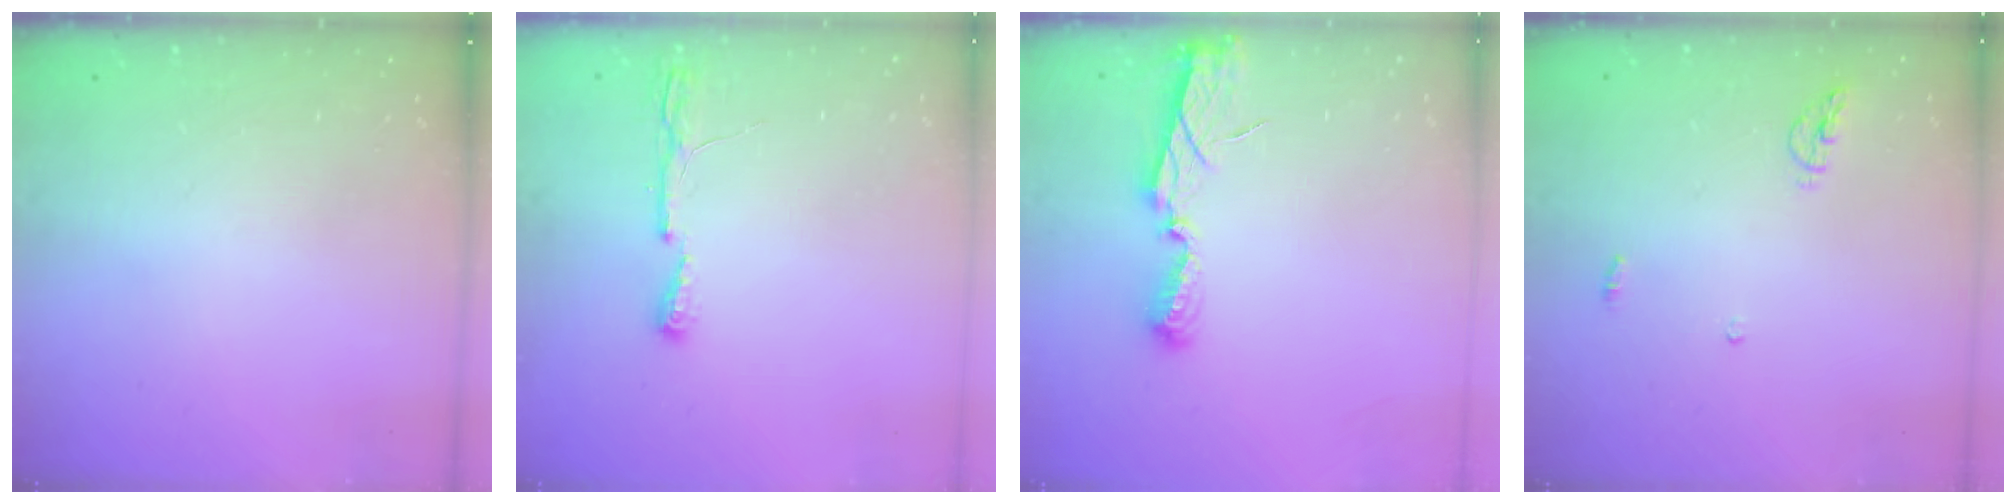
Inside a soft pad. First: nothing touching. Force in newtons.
{"total": 4.3, "press": 4.2, "slide": 0.6}
{"total": 6.2, "press": 6.2, "slide": 0.2}
{"total": 5.4, "press": 5.4, "slide": 0.5}